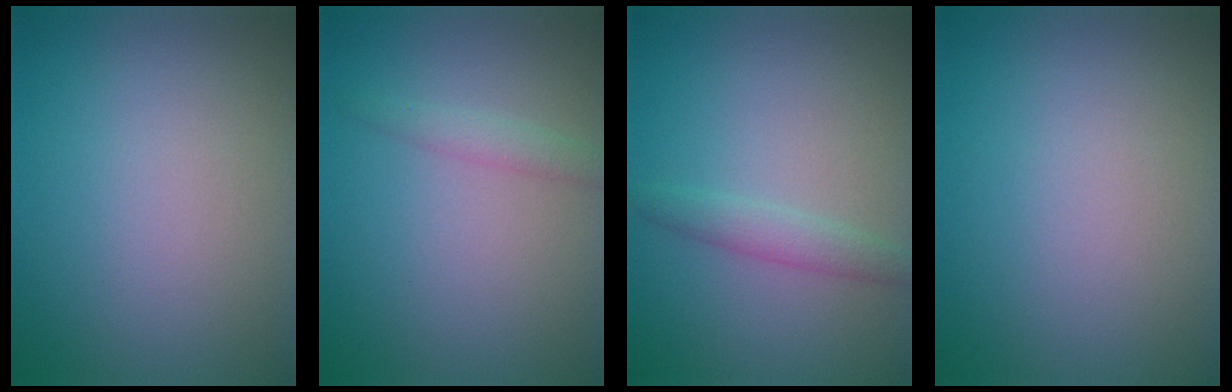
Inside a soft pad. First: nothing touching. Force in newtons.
{"total": 1.4, "press": 1.4, "slide": 0.0}
{"total": 1.9, "press": 1.9, "slide": 0.1}
{"total": 0.0}